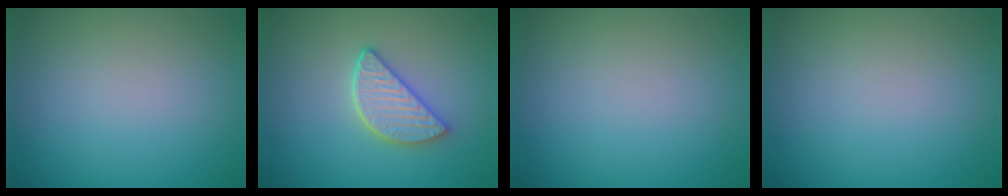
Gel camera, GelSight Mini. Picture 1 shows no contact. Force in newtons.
{"total": 3.9, "press": 3.3, "slide": 2.1}
{"total": 0.0}
{"total": 0.0}